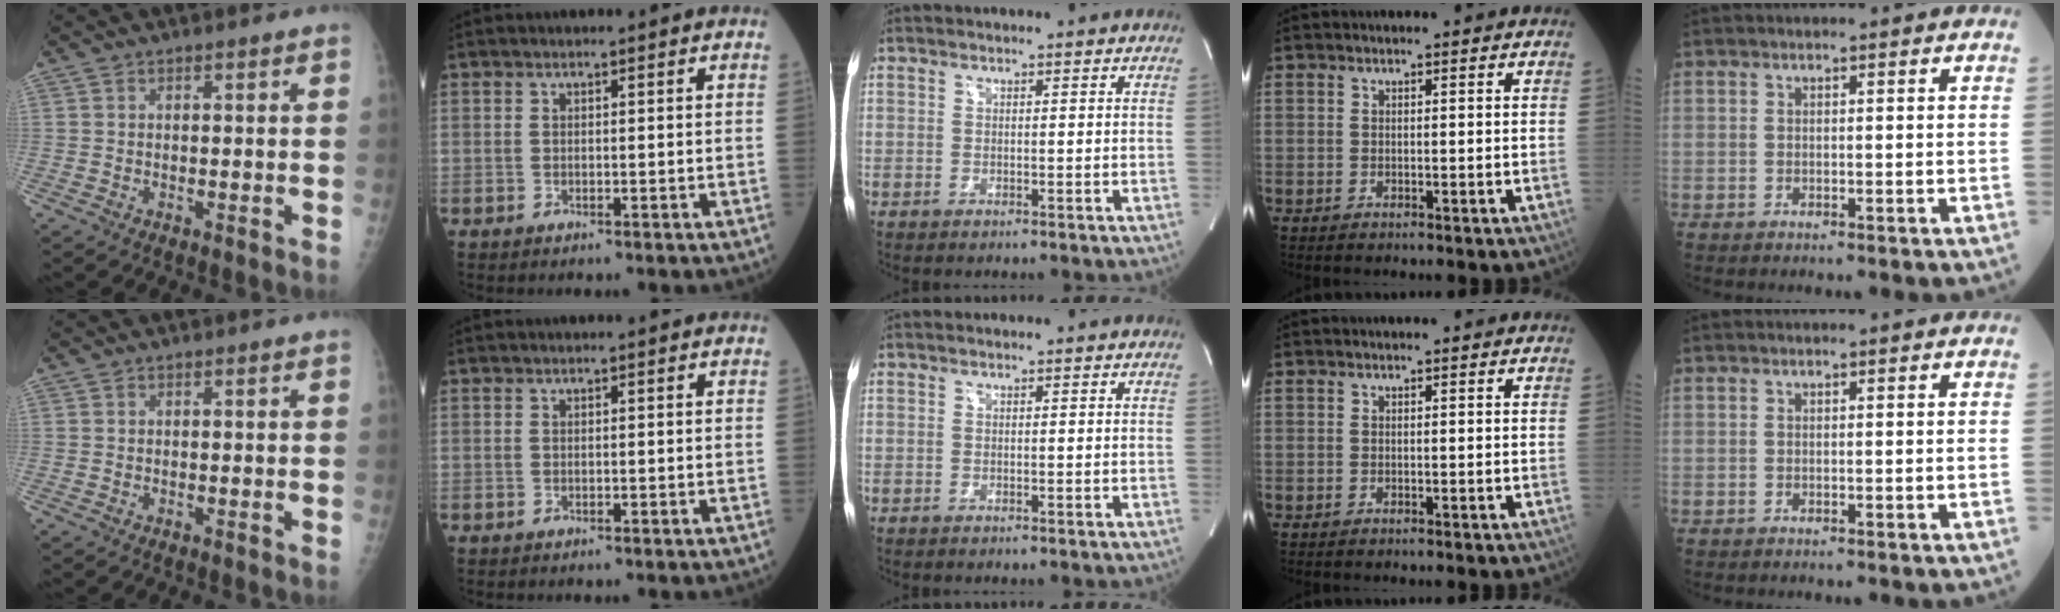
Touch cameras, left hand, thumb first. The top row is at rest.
{}